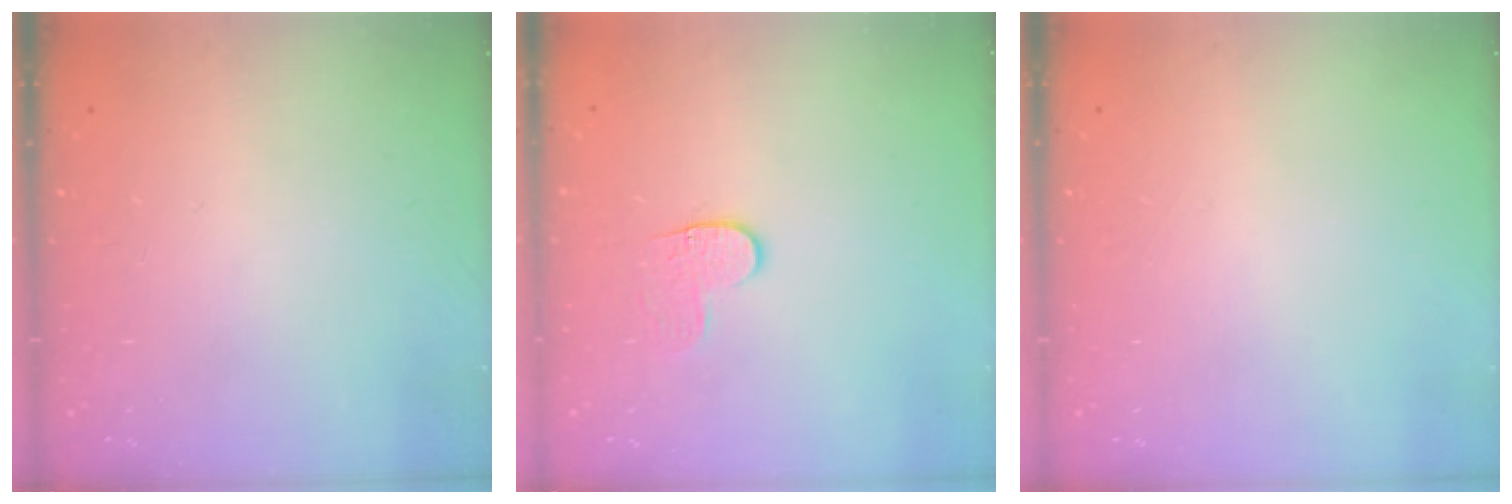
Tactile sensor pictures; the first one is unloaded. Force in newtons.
{"total": 3.6, "press": 3.6, "slide": 0.4}
{"total": 0.0}